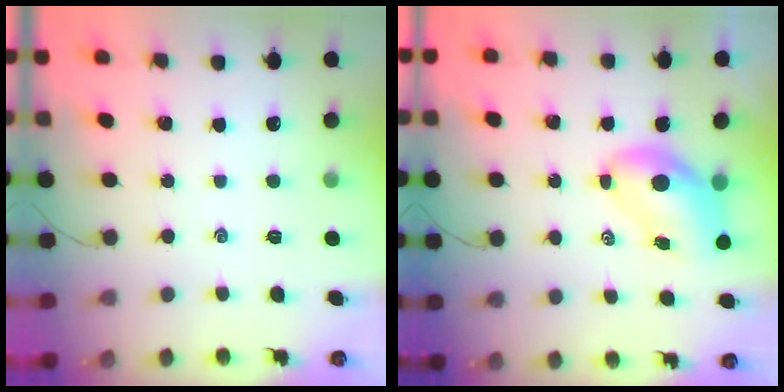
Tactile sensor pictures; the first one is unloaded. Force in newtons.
{"total": 8.4, "press": 8.1, "slide": 2.0}